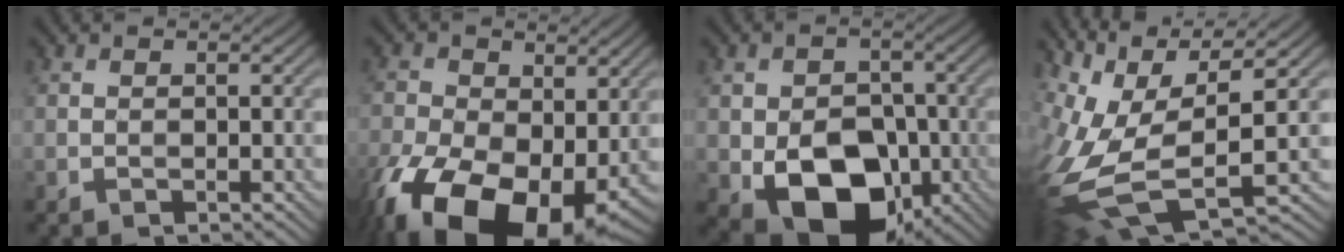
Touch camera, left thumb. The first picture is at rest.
{"total": 18.1, "force": [-6.6, 10.8, 12.9], "torque": [-0.279, -0.041, -0.094]}
{"total": 11.9, "force": [-3.8, 8.2, 7.7], "torque": [-0.131, -0.027, -0.068]}
{"total": 14.0, "force": [0.8, 6.3, 12.5], "torque": [-0.294, -0.019, 0.035]}